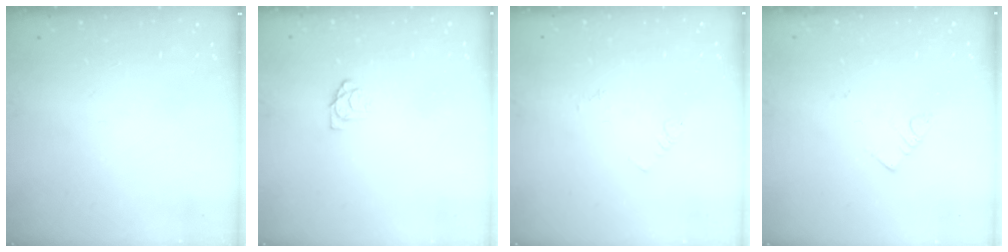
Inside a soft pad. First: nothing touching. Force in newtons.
{"total": 4.5, "press": 4.5, "slide": 0.3}
{"total": 2.5, "press": 2.5, "slide": 0.4}
{"total": 2.7, "press": 2.6, "slide": 0.5}